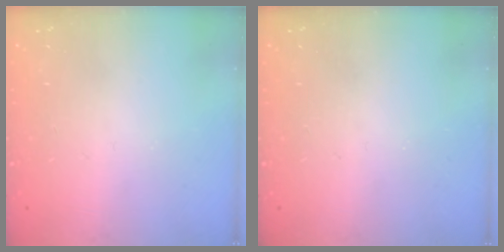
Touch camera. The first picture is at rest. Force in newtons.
{"total": 0.0}